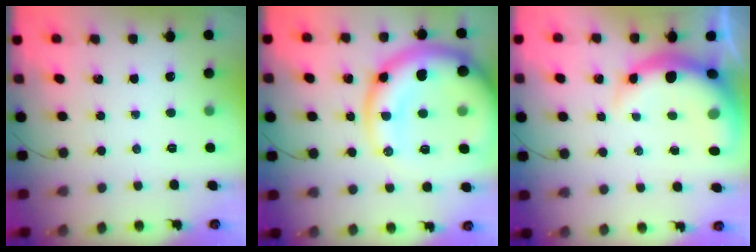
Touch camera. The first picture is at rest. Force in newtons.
{"total": 23.4, "press": 22.8, "slide": 5.2}
{"total": 9.6, "press": 9.3, "slide": 2.5}